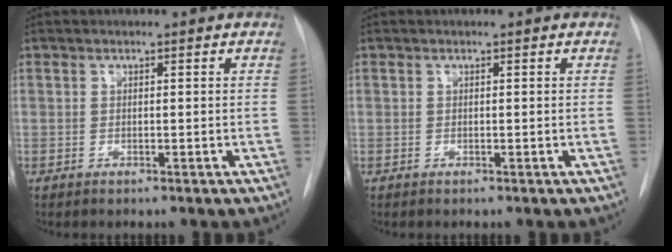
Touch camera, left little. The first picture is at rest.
{"total": 0.0}